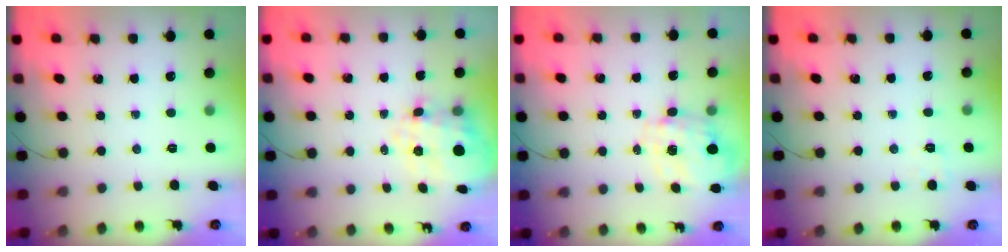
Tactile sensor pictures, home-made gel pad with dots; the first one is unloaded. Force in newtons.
{"total": 9.6, "press": 9.5, "slide": 1.6}
{"total": 2.8, "press": 2.6, "slide": 1.0}
{"total": 2.1, "press": 1.4, "slide": 1.6}